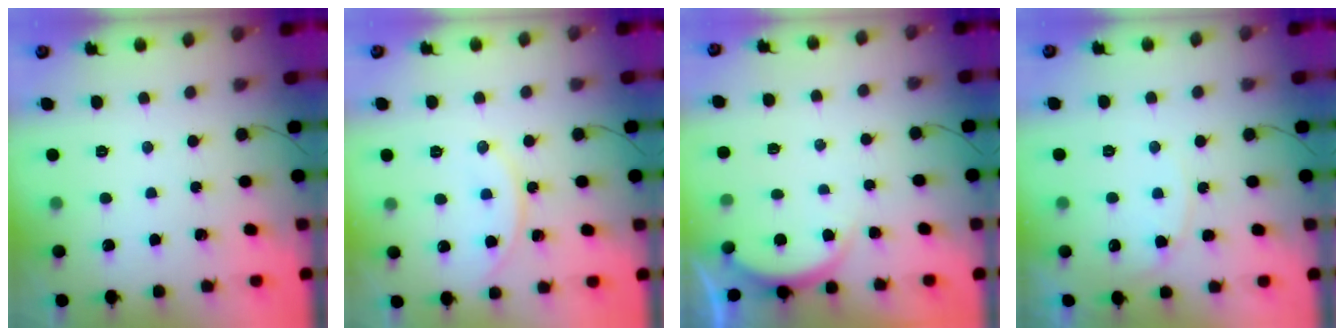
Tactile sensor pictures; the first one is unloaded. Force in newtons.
{"total": 10.2, "press": 10.2, "slide": 0.1}
{"total": 3.0, "press": 2.9, "slide": 0.5}
{"total": 6.4, "press": 6.4, "slide": 0.6}